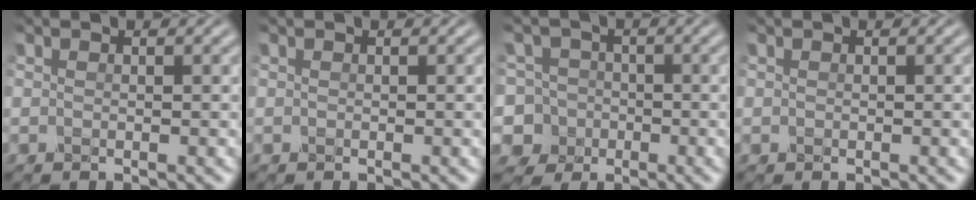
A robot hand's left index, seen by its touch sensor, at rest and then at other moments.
{"total": 0.0}
{"total": 9.0, "force": [-2.8, 8.4, 1.8], "torque": [-0.047, 0.006, -0.088]}
{"total": 0.0}